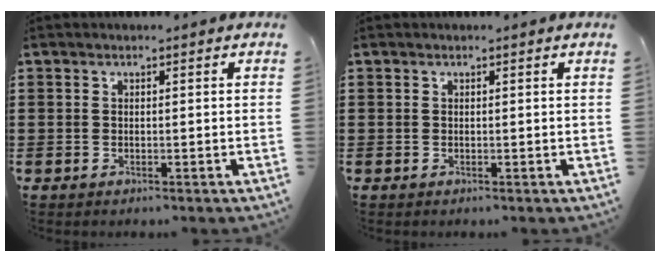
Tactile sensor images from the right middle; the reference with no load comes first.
{"total": 0.0}